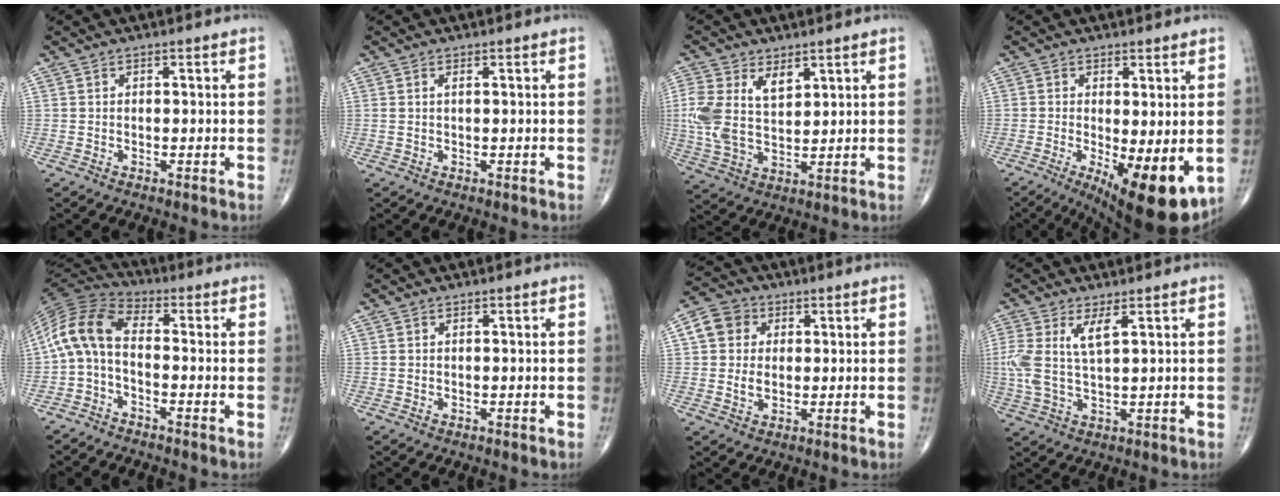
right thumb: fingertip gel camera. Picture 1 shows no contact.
{"total": 0.8, "force": [0.2, 0.1, 0.8], "torque": [-0.027, 0.007, 0.007]}
{"total": 10.5, "force": [3.5, 6.1, 7.8], "torque": [-0.162, -0.006, 0.076]}
{"total": 12.6, "force": [-3.1, 4.1, 11.5], "torque": [-0.164, -0.027, -0.033]}
{"total": 10.3, "force": [-1.3, 5.5, 8.6], "torque": [-0.171, 0.034, -0.041]}
{"total": 0.0}
{"total": 7.7, "force": [1.9, 6.4, 3.9], "torque": [-0.051, -0.001, 0.026]}
{"total": 7.3, "force": [2.3, 2.3, 6.6], "torque": [-0.162, -0.004, 0.052]}